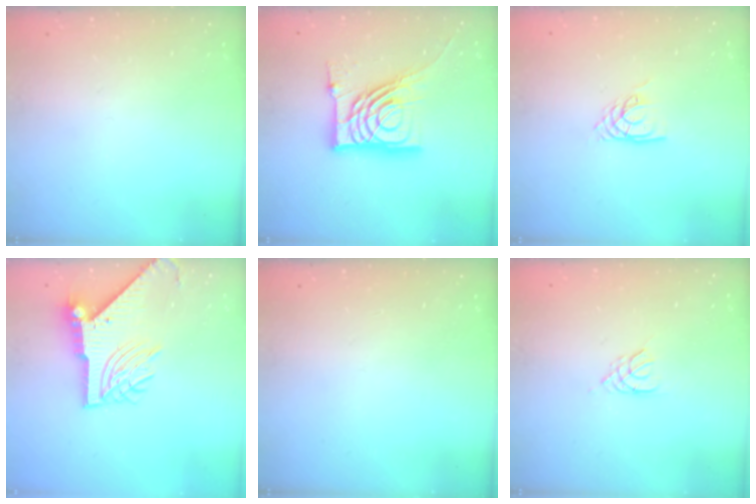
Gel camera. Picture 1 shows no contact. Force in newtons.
{"total": 18.6, "press": 18.6, "slide": 1.6}
{"total": 4.5, "press": 4.5, "slide": 0.4}
{"total": 11.2, "press": 11.1, "slide": 1.3}
{"total": 0.0}
{"total": 2.6, "press": 2.5, "slide": 0.5}